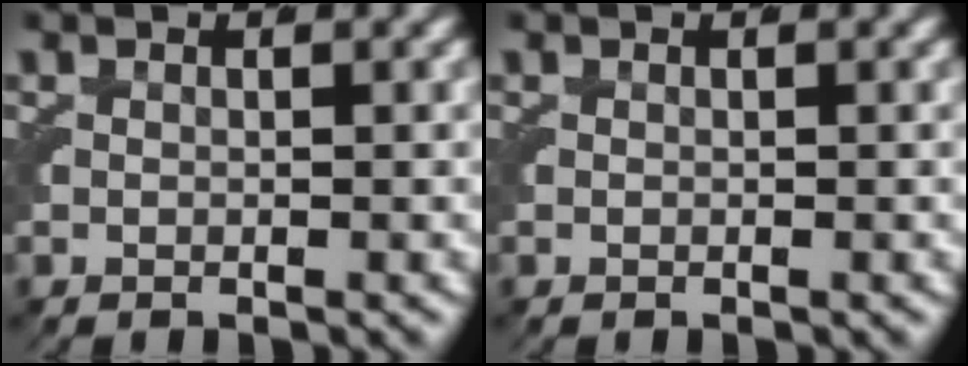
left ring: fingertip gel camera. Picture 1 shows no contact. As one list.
[{"total": 0.0}]